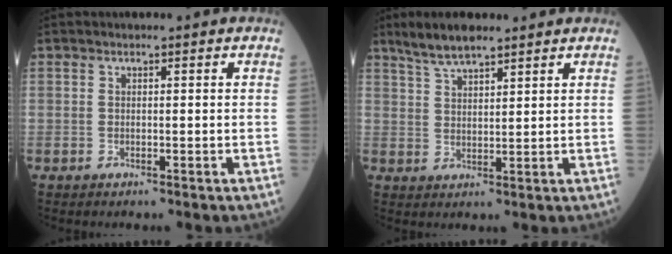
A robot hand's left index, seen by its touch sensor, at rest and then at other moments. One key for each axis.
{"total": 6.3, "fx": 5.1, "fy": 1.4, "fz": 3.3, "tx": -0.078, "ty": 0.016, "tz": 0.100}